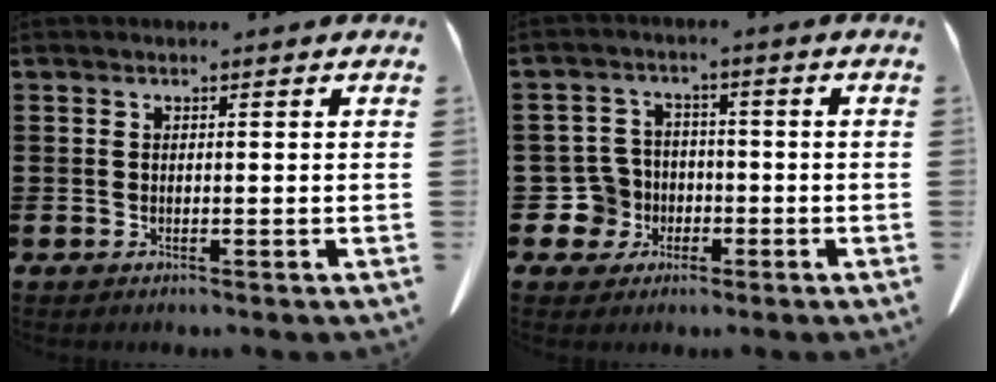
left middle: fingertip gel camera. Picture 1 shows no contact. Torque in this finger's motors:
{"motor_torque": [-0.09, 0.10, -0.01, -0.04]}